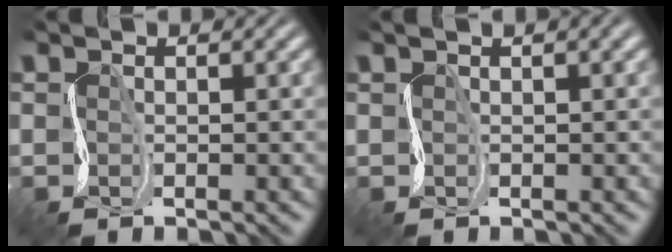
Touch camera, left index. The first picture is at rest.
{"total": 4.0, "force": [1.9, 1.7, 3.0], "torque": [-0.046, 0.023, 0.019]}